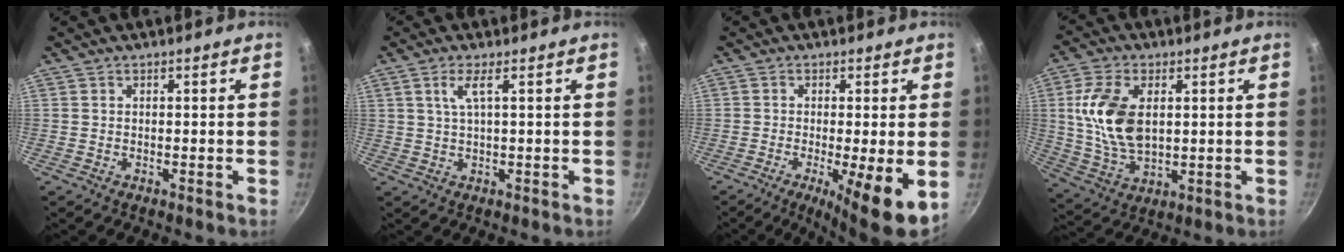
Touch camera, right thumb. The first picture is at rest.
{"total": 3.4, "force": [1.2, 0.5, 3.2], "torque": [-0.069, 0.002, 0.028]}
{"total": 9.3, "force": [-1.9, 1.3, 9.0], "torque": [-0.140, -0.009, -0.026]}
{"total": 13.2, "force": [2.3, 7.7, 10.5], "torque": [-0.196, -0.012, 0.050]}